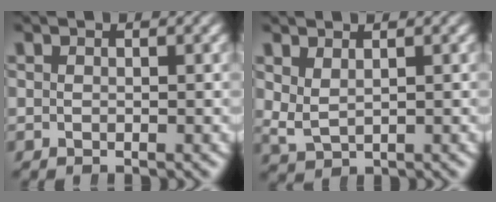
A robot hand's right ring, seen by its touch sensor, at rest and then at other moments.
{"total": 2.1, "force": [1.1, 1.5, 0.9], "torque": [-0.040, -0.017, 0.034]}